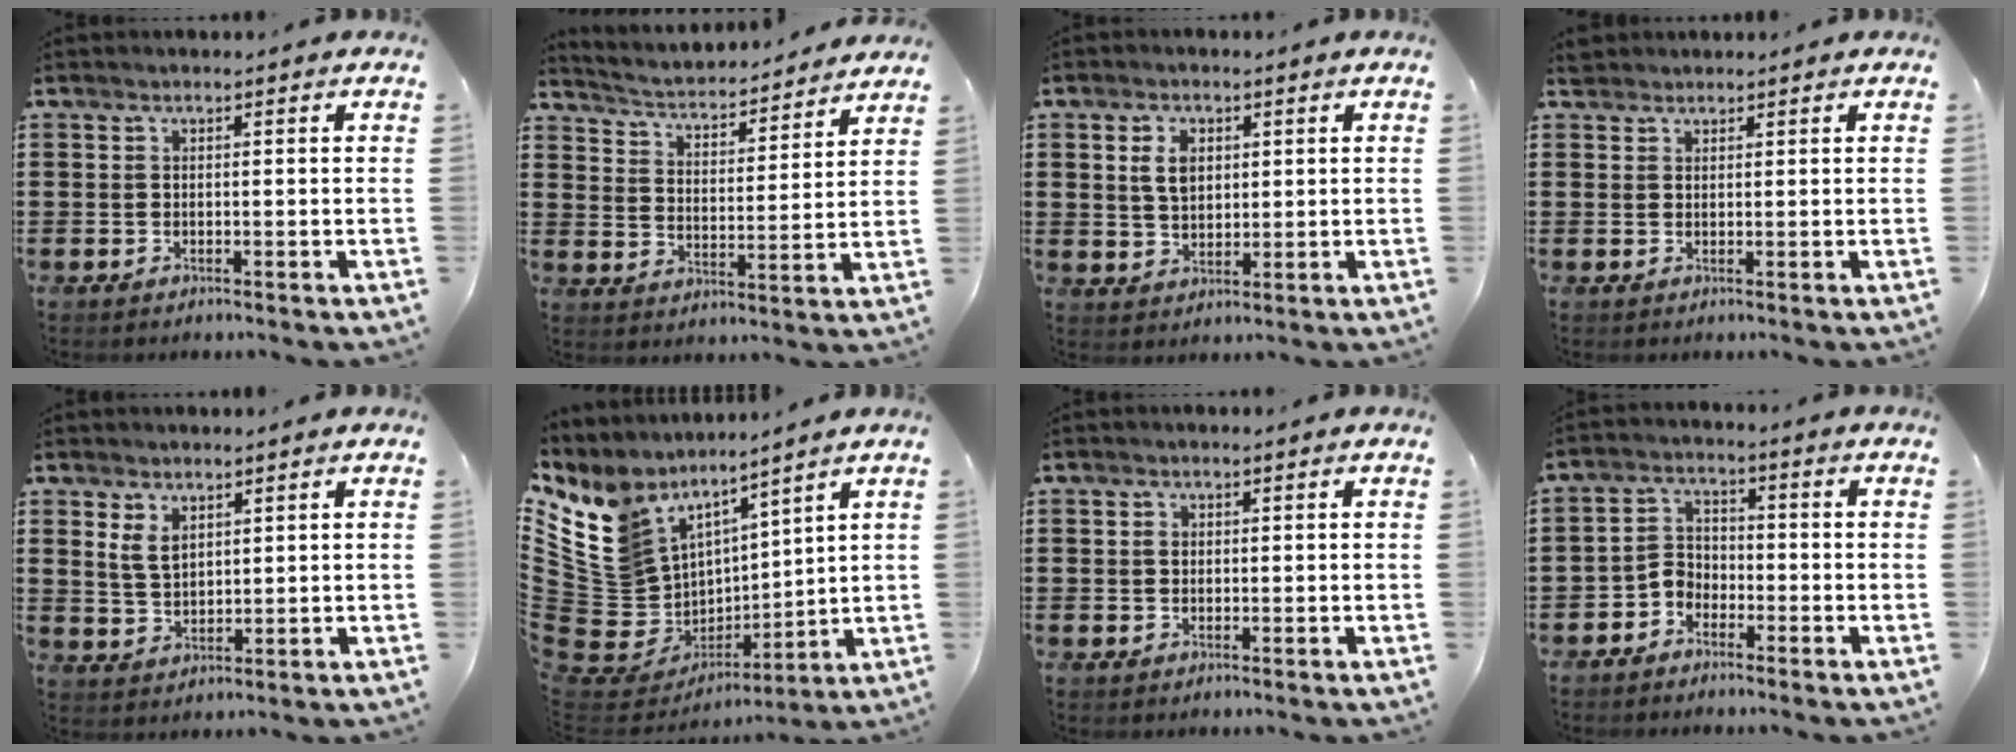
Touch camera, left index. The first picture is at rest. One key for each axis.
{"total": 3.0, "fx": 2.9, "fy": 0.1, "fz": 0.4, "tx": -0.028, "ty": -0.031, "tz": 0.041}
{"total": 4.5, "fx": 1.4, "fy": 2.8, "fz": 3.2, "tx": -0.064, "ty": 0.008, "tz": 0.023}
{"total": 1.8, "fx": 1.6, "fy": 0.8, "fz": 0.2, "tx": -0.010, "ty": 0.005, "tz": 0.033}
{"total": 3.8, "fx": 2.2, "fy": 2.1, "fz": 2.4, "tx": -0.054, "ty": 0.006, "tz": 0.040}
{"total": 11.4, "fx": 5.9, "fy": 9.0, "fz": 3.6, "tx": -0.143, "ty": -0.054, "tz": 0.117}
{"total": 1.2, "fx": 0.3, "fy": 1.0, "fz": 0.5, "tx": -0.012, "ty": 0.004, "tz": 0.007}
{"total": 3.7, "fx": -3.0, "fy": 2.1, "fz": 0.9, "tx": -0.030, "ty": 0.006, "tz": -0.065}